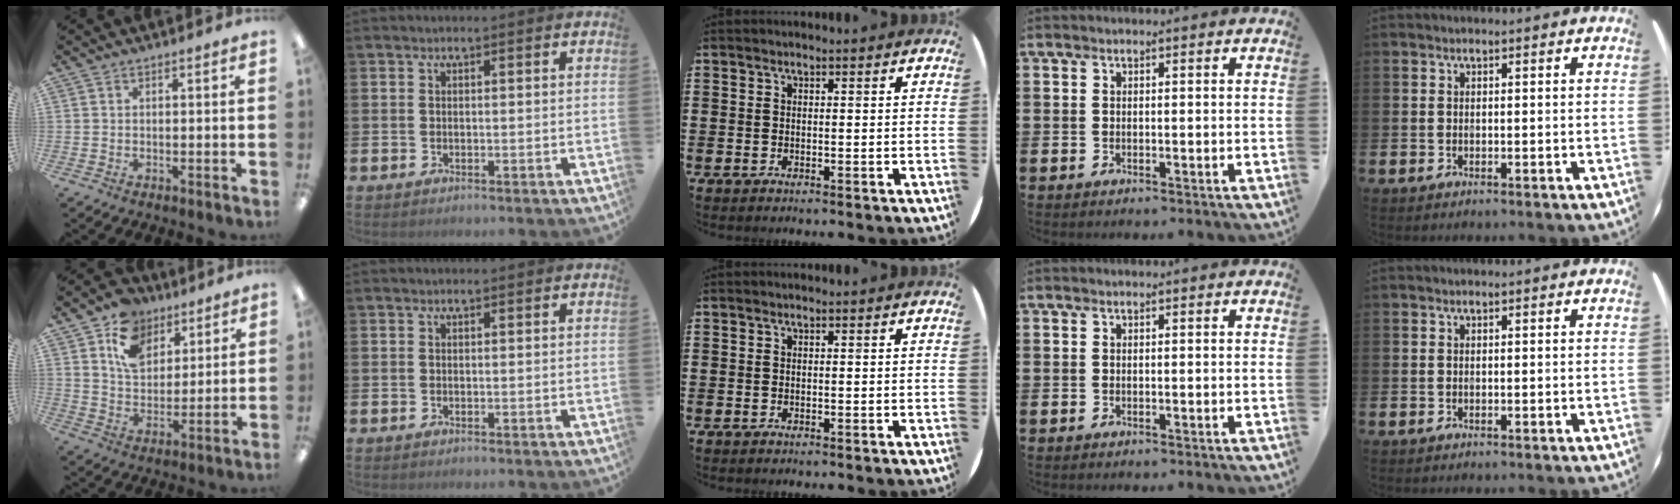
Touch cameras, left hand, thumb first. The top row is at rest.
{"thumb": {"total": 11.7, "force": [7.0, 8.5, 4.0], "torque": [-0.074, -0.032, 0.135]}}